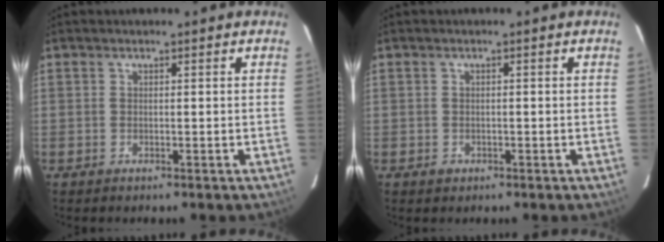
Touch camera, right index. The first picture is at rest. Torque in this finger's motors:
{"motor_torque": [0.00, -0.06, -0.03, -0.06]}